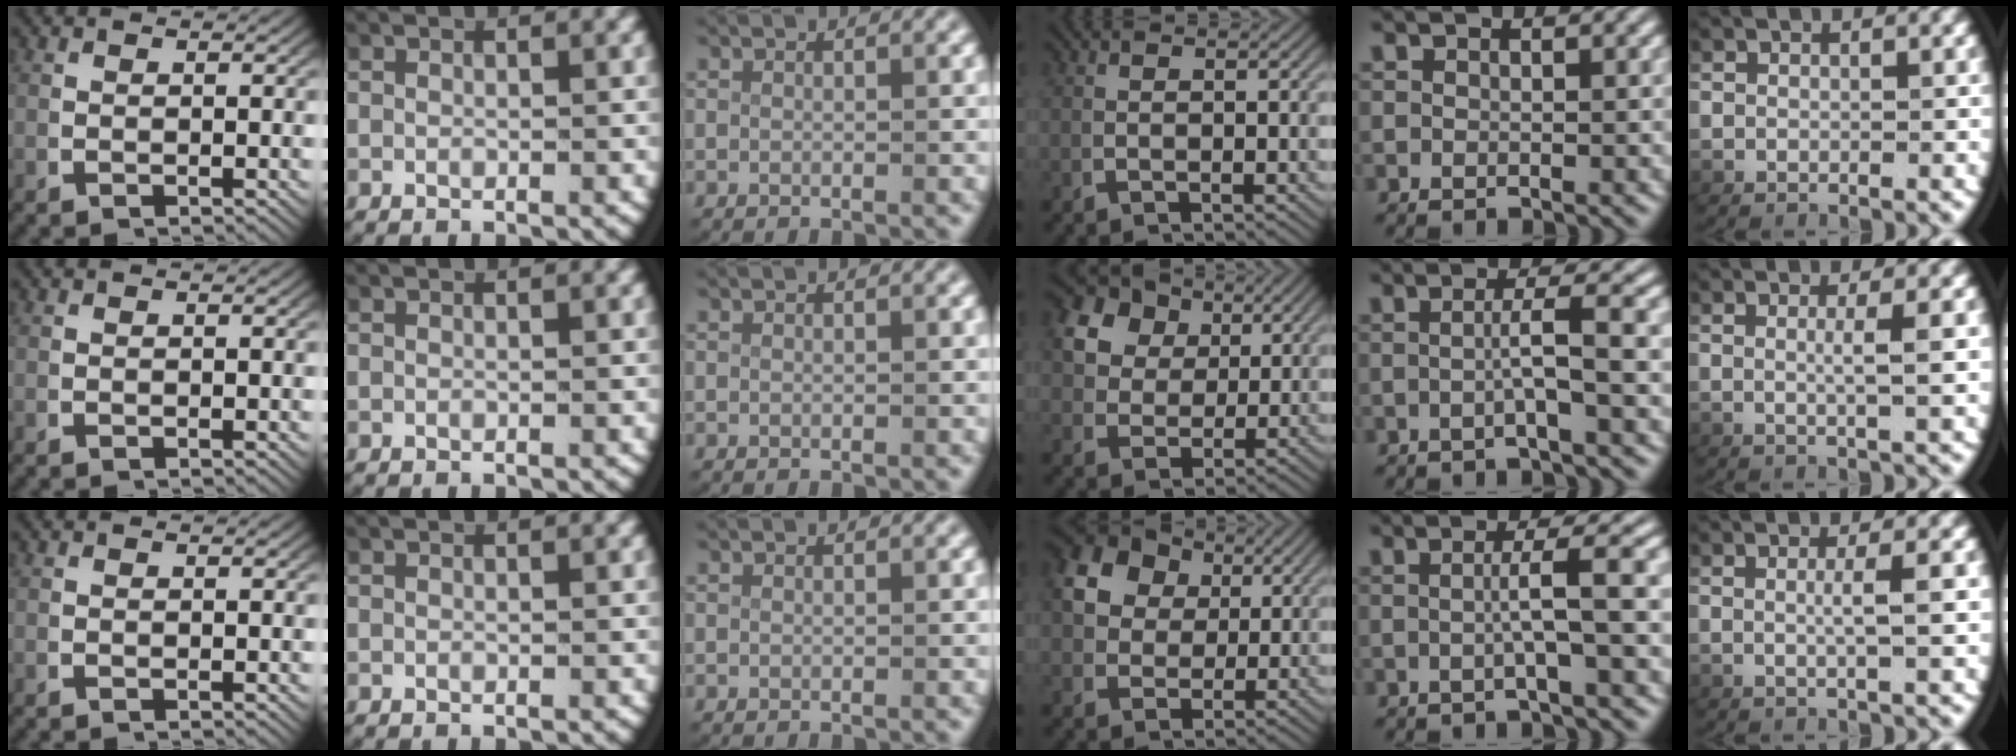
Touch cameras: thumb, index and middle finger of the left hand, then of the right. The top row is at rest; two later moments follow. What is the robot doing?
{"motion": "lift_and_place", "object": "card"}